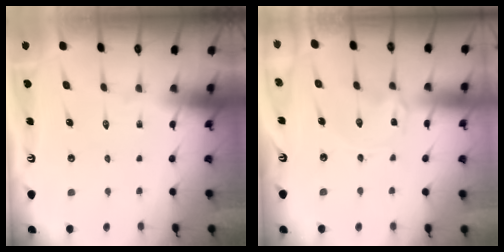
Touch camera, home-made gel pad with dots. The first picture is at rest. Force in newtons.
{"total": 0.0}